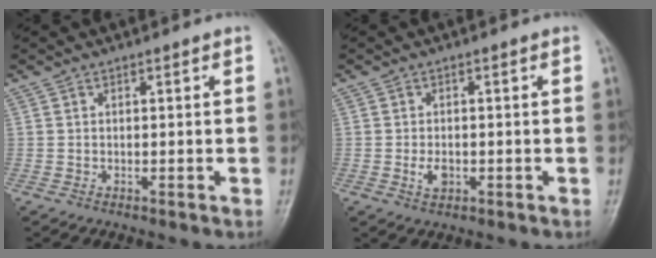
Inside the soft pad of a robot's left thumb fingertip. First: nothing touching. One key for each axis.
{"total": 2.6, "fx": -0.7, "fy": 1.6, "fz": 1.9, "tx": -0.033, "ty": 0.000, "tz": -0.010}